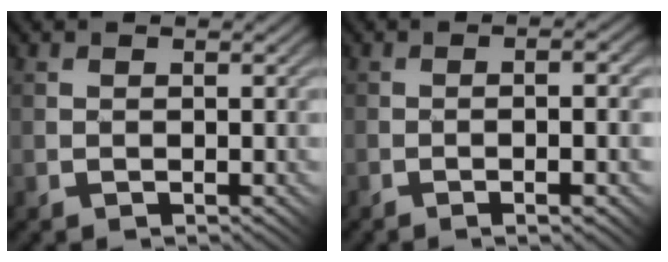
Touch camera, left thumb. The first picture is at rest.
{"total": 6.4, "force": [-2.2, 1.0, 6.0], "torque": [-0.073, 0.004, -0.025]}